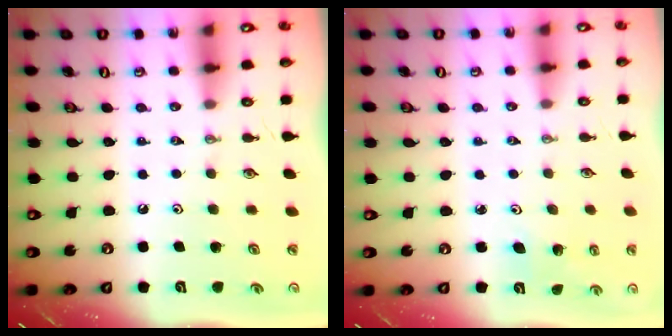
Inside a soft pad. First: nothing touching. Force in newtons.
{"total": 4.0, "press": 3.9, "slide": 1.1}